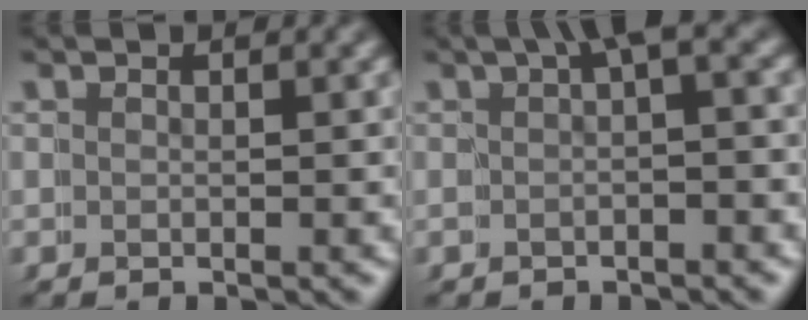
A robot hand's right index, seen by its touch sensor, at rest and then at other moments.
{"total": 1.9, "force": [0.3, -0.1, 1.8], "torque": [-0.022, 0.008, 0.004]}